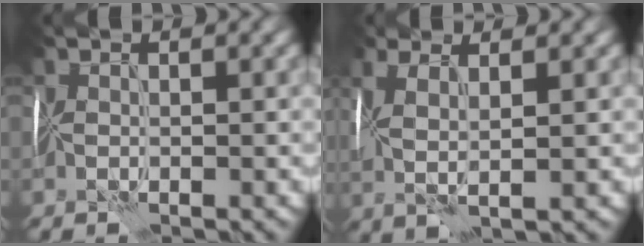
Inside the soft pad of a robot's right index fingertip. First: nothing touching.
{"total": 4.5, "force": [1.2, 1.4, 4.1], "torque": [-0.096, 0.003, 0.023]}